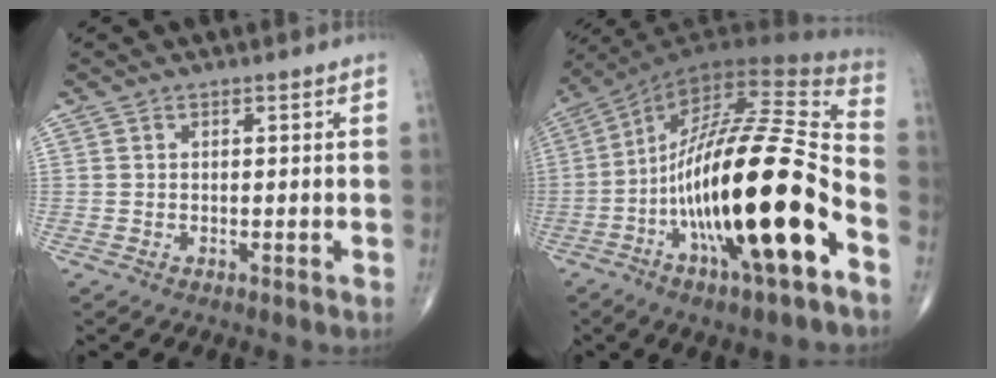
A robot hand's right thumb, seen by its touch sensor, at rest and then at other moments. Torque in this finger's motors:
{"motor_torque": [1.83, 3.18, 1.80, 0.75, 0.66]}